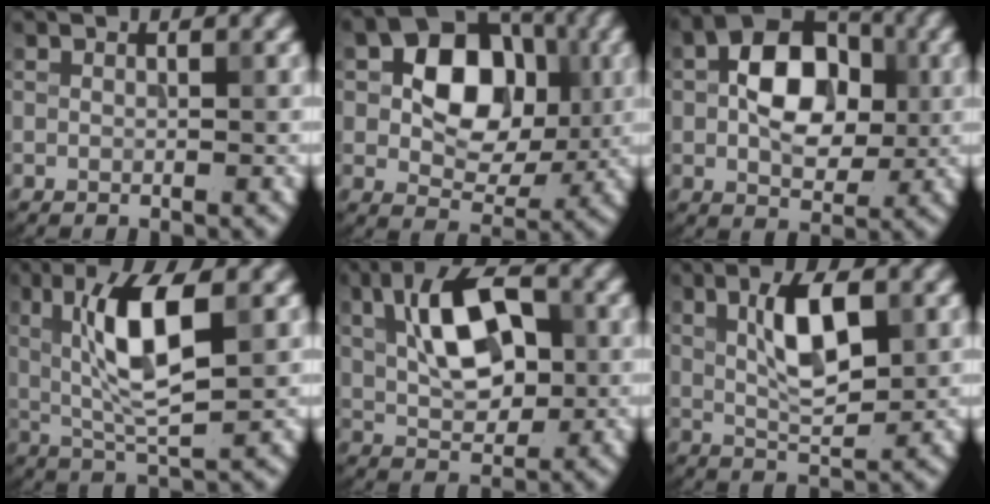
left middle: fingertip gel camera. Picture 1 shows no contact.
{"total": 8.7, "force": [1.0, 6.1, 6.1], "torque": [-0.091, 0.006, 0.008]}
{"total": 8.1, "force": [0.6, 5.2, 6.1], "torque": [-0.095, 0.006, 0.004]}
{"total": 7.4, "force": [1.6, 1.9, 6.9], "torque": [-0.129, 0.002, 0.029]}
{"total": 7.8, "force": [1.5, 4.0, 6.5], "torque": [-0.110, 0.015, 0.020]}
{"total": 5.5, "force": [1.3, 1.9, 5.0], "torque": [-0.094, 0.004, 0.025]}